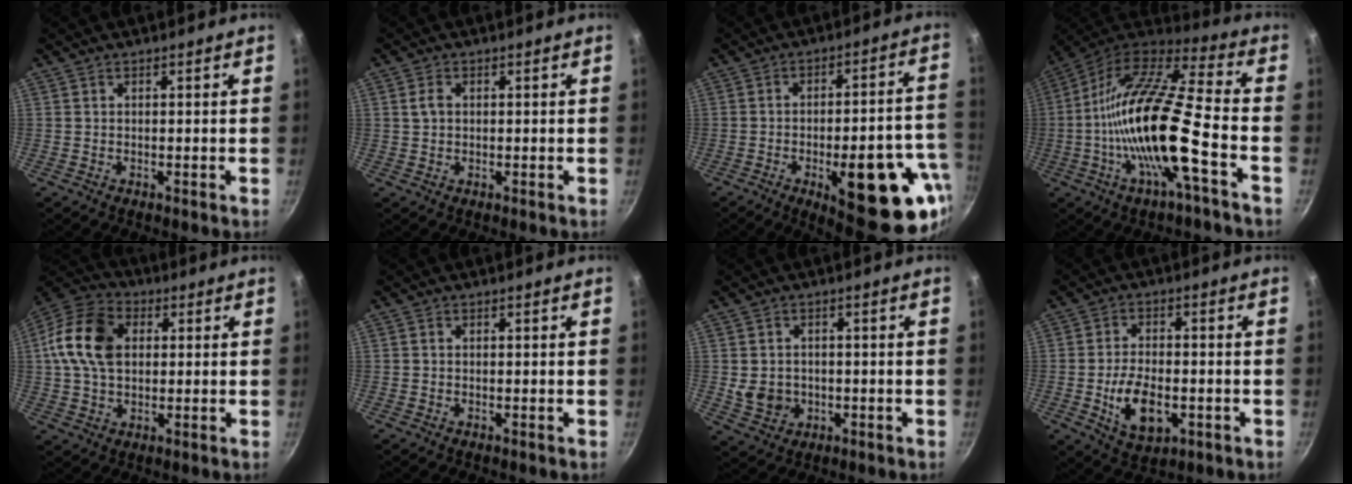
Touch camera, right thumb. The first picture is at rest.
{"total": 2.3, "force": [0.4, 1.7, 1.5], "torque": [-0.024, 0.004, 0.005]}
{"total": 22.5, "force": [-8.3, 8.1, 19.3], "torque": [-0.203, 0.023, -0.100]}
{"total": 22.2, "force": [-5.9, 5.5, 20.8], "torque": [-0.370, 0.032, -0.123]}
{"total": 15.1, "force": [2.4, 10.6, 10.4], "torque": [-0.180, 0.021, 0.027]}
{"total": 0.0}
{"total": 5.6, "force": [-0.5, 4.8, 2.8], "torque": [-0.036, 0.005, 0.001]}
{"total": 10.1, "force": [-2.5, 5.6, 8.0], "torque": [-0.129, 0.007, -0.036]}